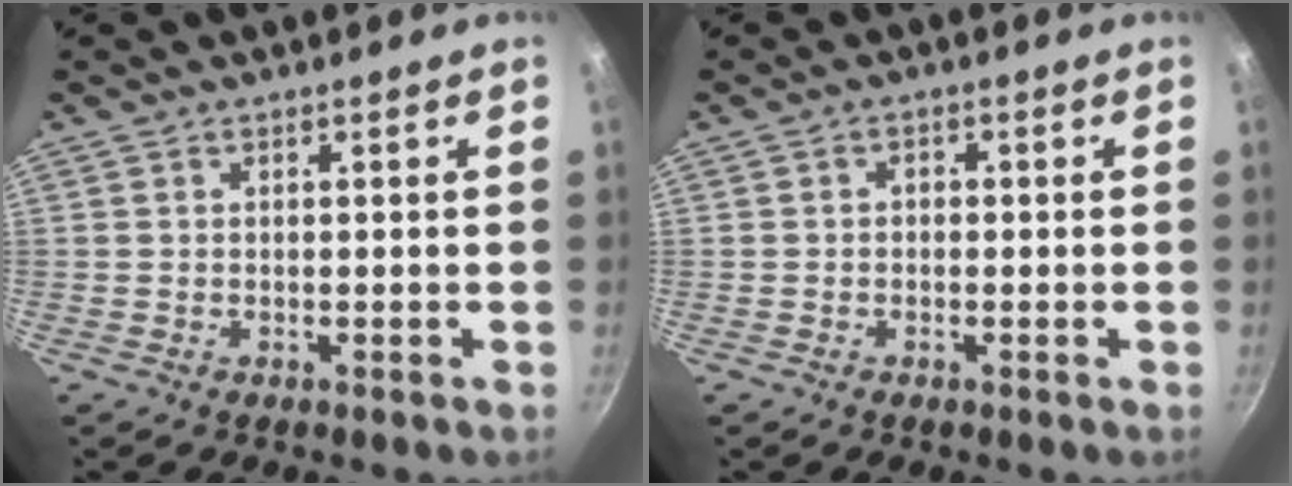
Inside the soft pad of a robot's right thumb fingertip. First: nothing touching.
{"total": 1.1, "force": [-0.3, 1.0, 0.5], "torque": [-0.011, 0.006, -0.006]}